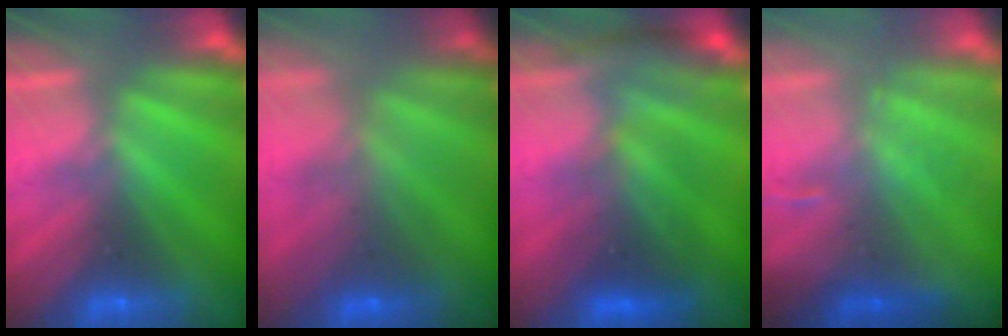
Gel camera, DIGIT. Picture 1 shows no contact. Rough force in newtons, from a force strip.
{"total": 3.8}
{"total": 2.7}
{"total": 2.7}